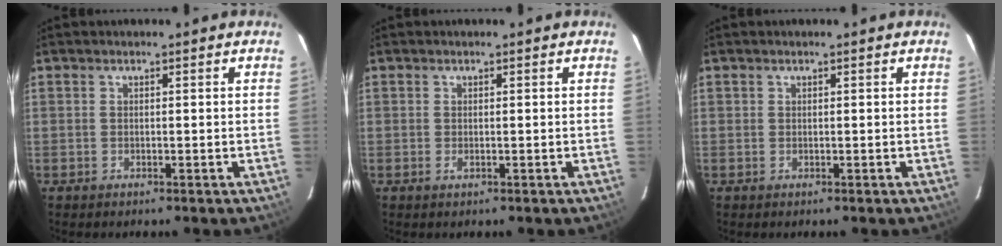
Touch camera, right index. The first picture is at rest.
{"total": 0.8, "force": [-0.3, 0.2, 0.7], "torque": [-0.012, 0.002, -0.005]}
{"total": 0.0}